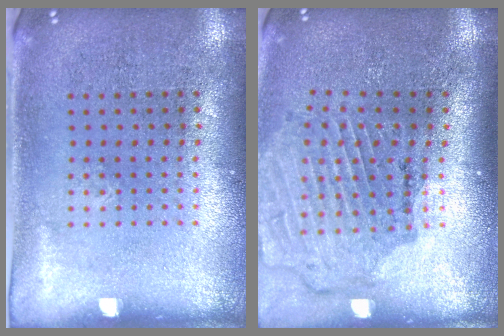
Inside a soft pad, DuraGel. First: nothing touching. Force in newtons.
{"total": 1.7, "press": 1.7, "slide": 0.3}